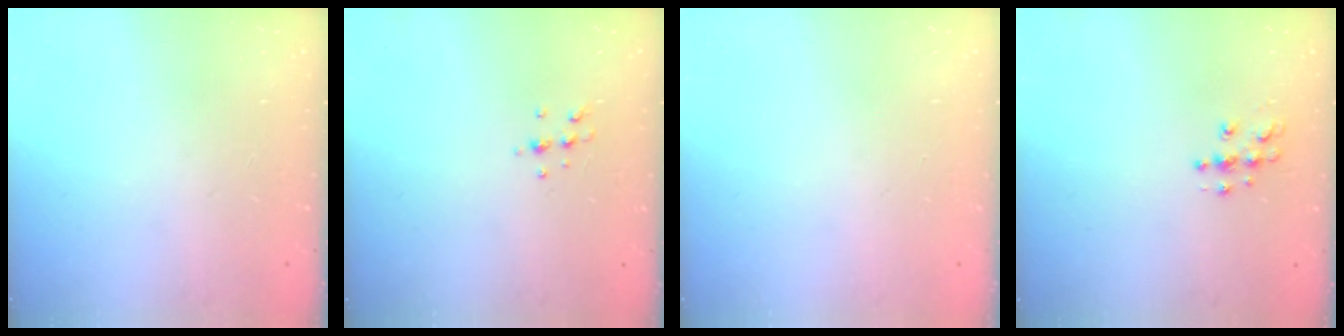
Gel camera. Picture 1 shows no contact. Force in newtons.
{"total": 5.4, "press": 5.3, "slide": 1.1}
{"total": 0.0}
{"total": 5.8, "press": 5.8, "slide": 0.2}